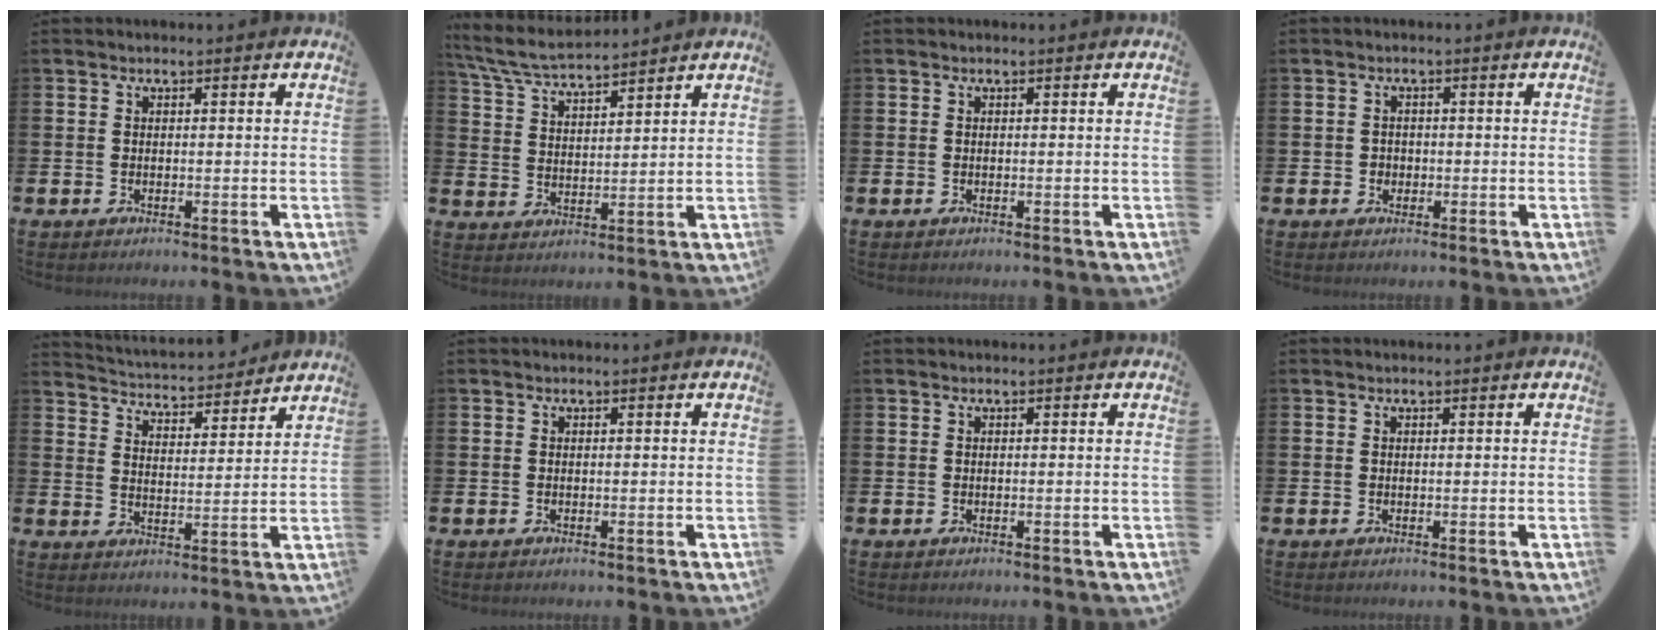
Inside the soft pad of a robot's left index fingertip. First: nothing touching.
{"total": 6.0, "force": [5.7, 0.6, 1.6], "torque": [-0.059, -0.025, 0.103]}
{"total": 0.0}
{"total": 1.3, "force": [-0.1, 1.3, 0.3], "torque": [-0.008, 0.008, -0.004]}
{"total": 4.3, "force": [4.3, 0.7, 0.0], "torque": [-0.024, -0.036, 0.070]}
{"total": 0.0}
{"total": 0.0}
{"total": 0.0}